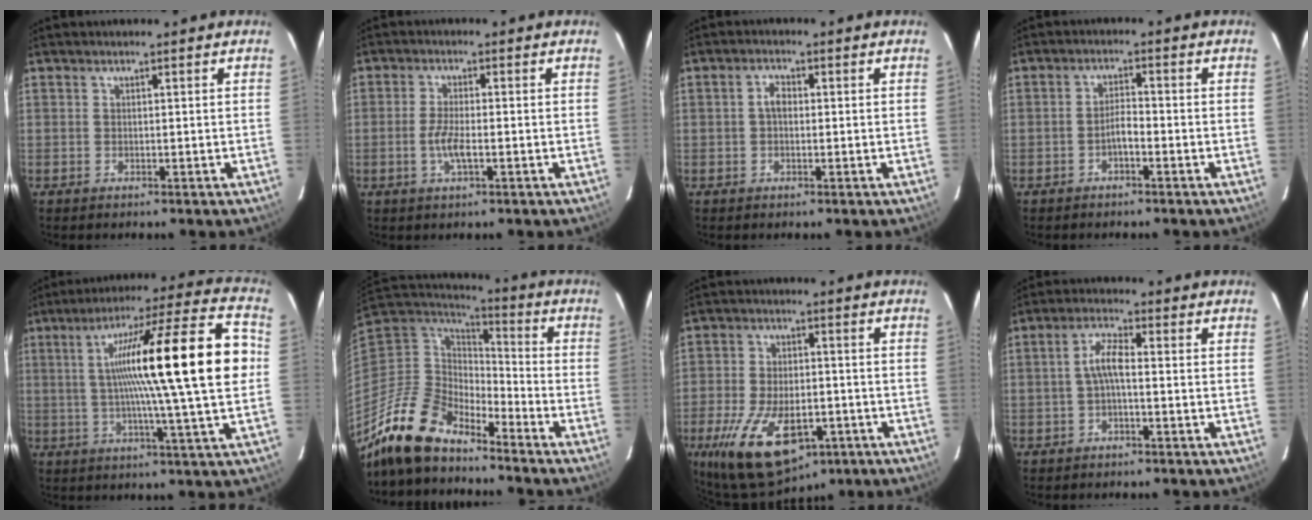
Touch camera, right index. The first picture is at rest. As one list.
[{"total": 4.1, "force": [-1.3, 0.9, 3.8], "torque": [-0.080, -0.003, -0.024]}, {"total": 2.3, "force": [0.0, 1.5, 1.7], "torque": [-0.034, 0.009, -0.001]}, {"total": 2.4, "force": [-1.6, 0.5, 1.7], "torque": [-0.034, 0.007, -0.027]}, {"total": 22.9, "force": [1.8, 0.4, 22.9], "torque": [-0.346, 0.034, 0.021]}, {"total": 14.7, "force": [-12.6, 5.2, 5.4], "torque": [-0.124, -0.002, -0.247]}, {"total": 18.0, "force": [-8.5, 9.5, 12.8], "torque": [-0.265, -0.025, -0.128]}, {"total": 3.8, "force": [-0.8, 0.9, 3.6], "torque": [-0.074, 0.014, -0.017]}]